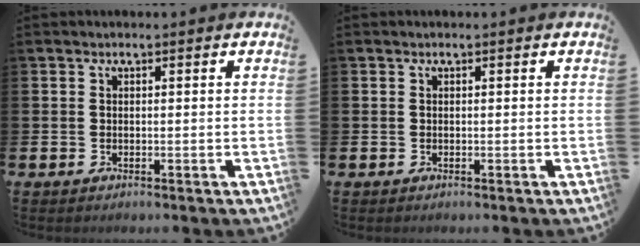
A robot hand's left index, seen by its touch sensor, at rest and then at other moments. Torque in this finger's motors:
{"motor_torque": [0.00, 0.00, 0.00, 0.00]}